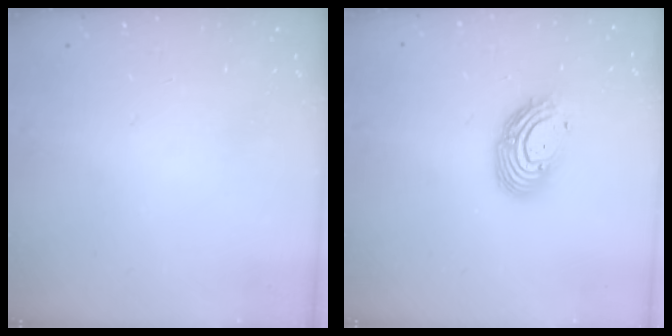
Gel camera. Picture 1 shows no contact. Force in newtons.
{"total": 10.7, "press": 10.6, "slide": 0.9}